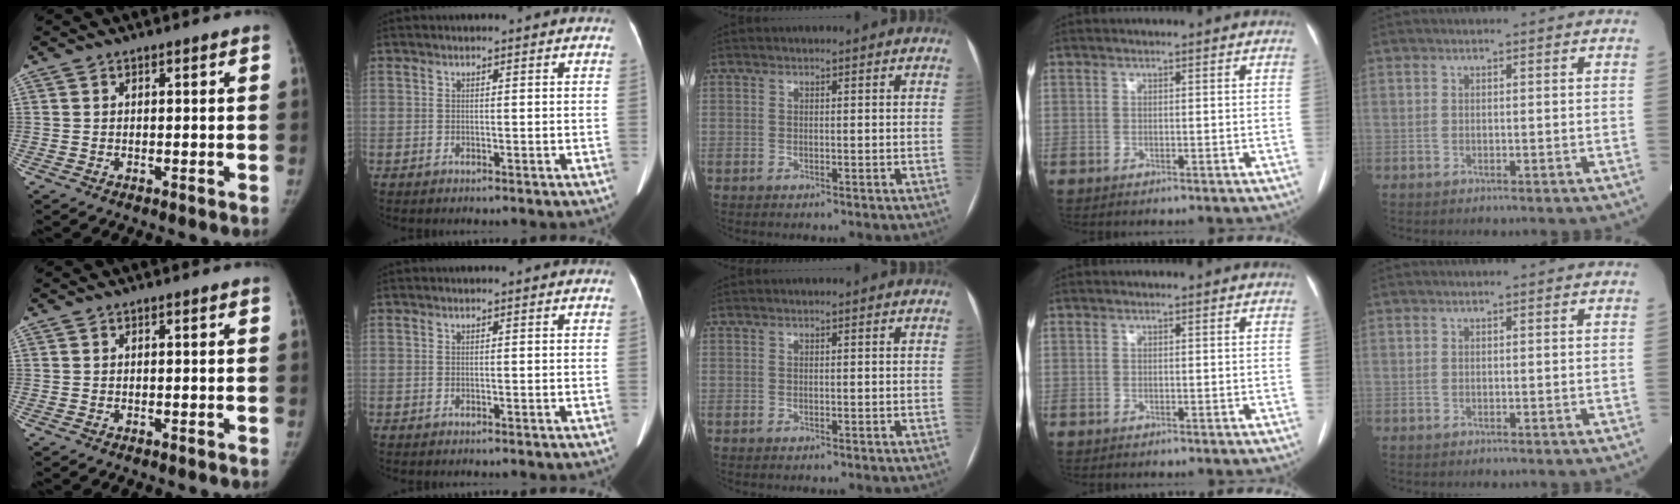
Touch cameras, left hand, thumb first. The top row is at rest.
{}